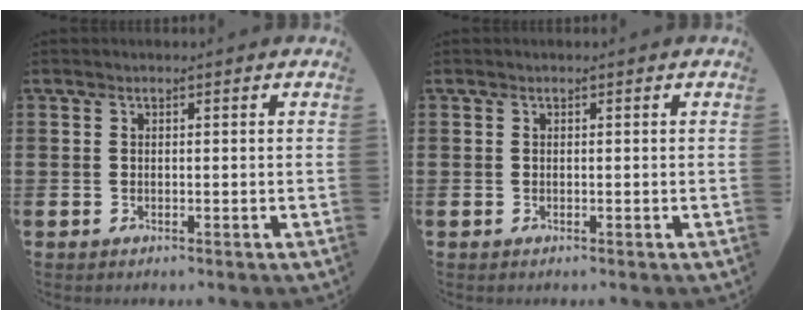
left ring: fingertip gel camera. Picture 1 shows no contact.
{"total": 0.0}